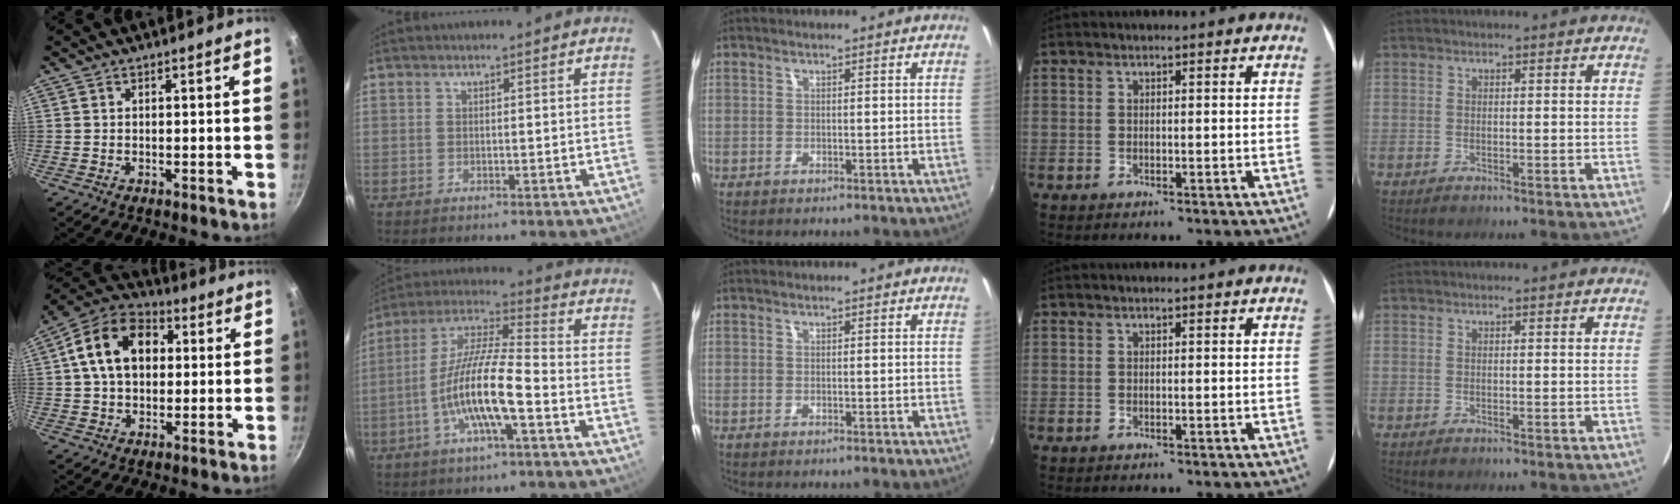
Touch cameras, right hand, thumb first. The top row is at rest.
{"thumb": {"total": 14.8, "force": [2.7, 10.6, 10.0], "torque": [-0.141, 0.025, 0.027]}, "index": {"total": 13.0, "force": [-4.7, 1.8, 12.0], "torque": [-0.238, 0.003, -0.096]}}